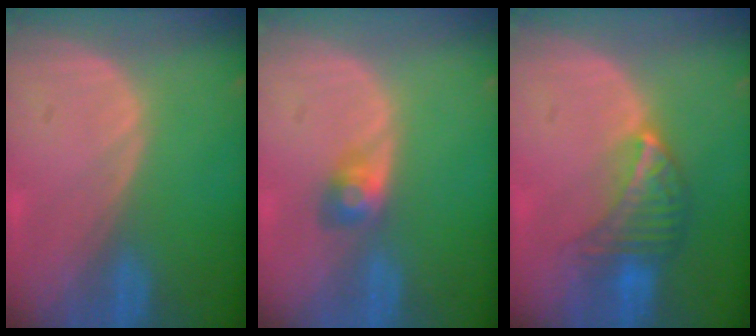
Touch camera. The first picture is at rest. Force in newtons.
{"total": 2.9, "press": 2.7, "slide": 1.1}
{"total": 6.7, "press": 6.0, "slide": 2.8}